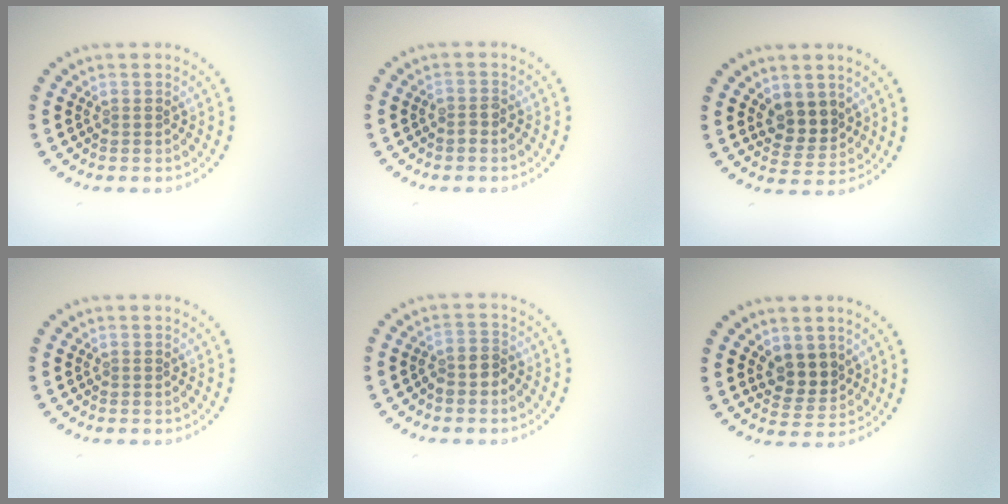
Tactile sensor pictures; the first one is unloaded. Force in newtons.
{"total": 0.9, "press": 0.8, "slide": 0.5}
{"total": 2.8, "press": 2.5, "slide": 1.3}
{"total": 0.0}
{"total": 2.0, "press": 1.7, "slide": 1.1}
{"total": 2.8, "press": 2.5, "slide": 1.3}